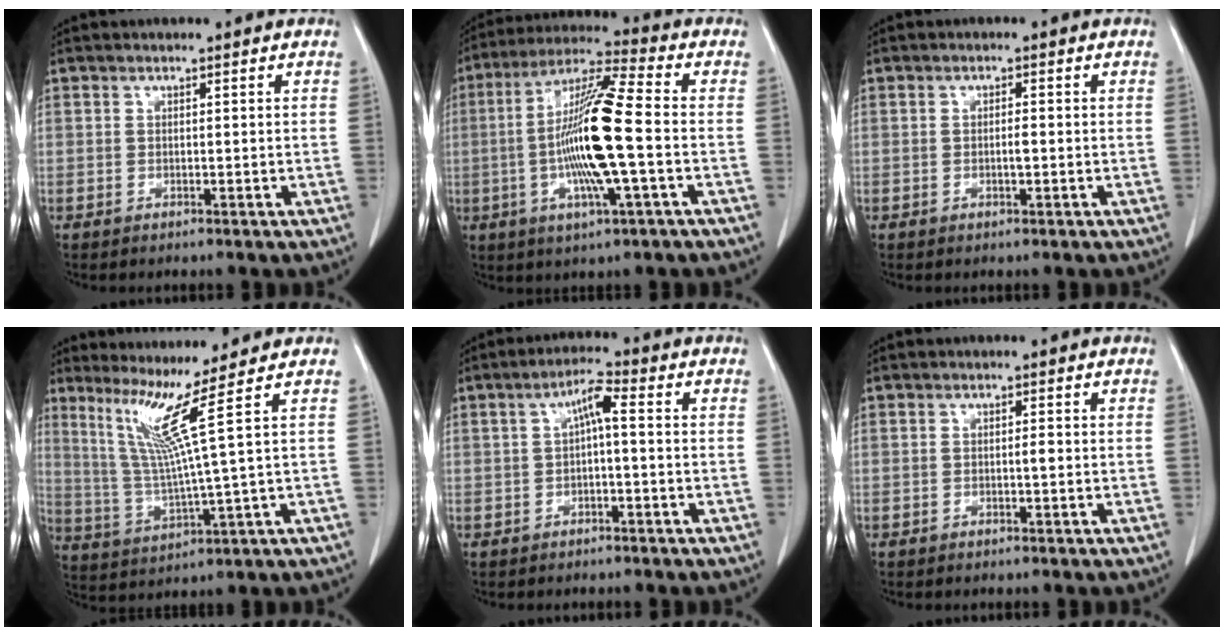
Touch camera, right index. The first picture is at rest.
{"total": 15.1, "force": [-1.9, 0.4, 15.0], "torque": [-0.288, 0.000, -0.043]}
{"total": 1.4, "force": [-0.2, 0.3, 1.4], "torque": [-0.025, 0.002, -0.003]}
{"total": 8.6, "force": [4.8, -4.0, 5.9], "torque": [-0.116, -0.025, 0.100]}
{"total": 3.9, "force": [0.2, 0.6, 3.9], "torque": [-0.068, 0.018, 0.002]}
{"total": 0.7, "force": [-0.1, 0.0, 0.7], "torque": [-0.010, 0.002, -0.002]}